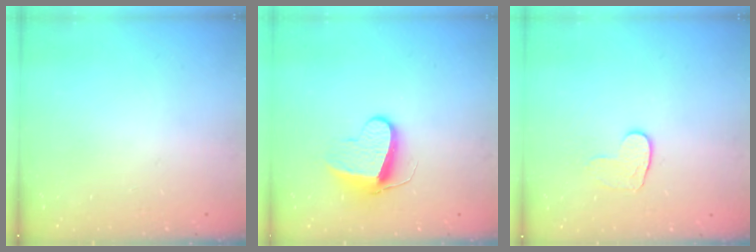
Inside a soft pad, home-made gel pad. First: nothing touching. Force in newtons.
{"total": 10.3, "press": 10.2, "slide": 0.9}
{"total": 5.6, "press": 5.5, "slide": 0.5}